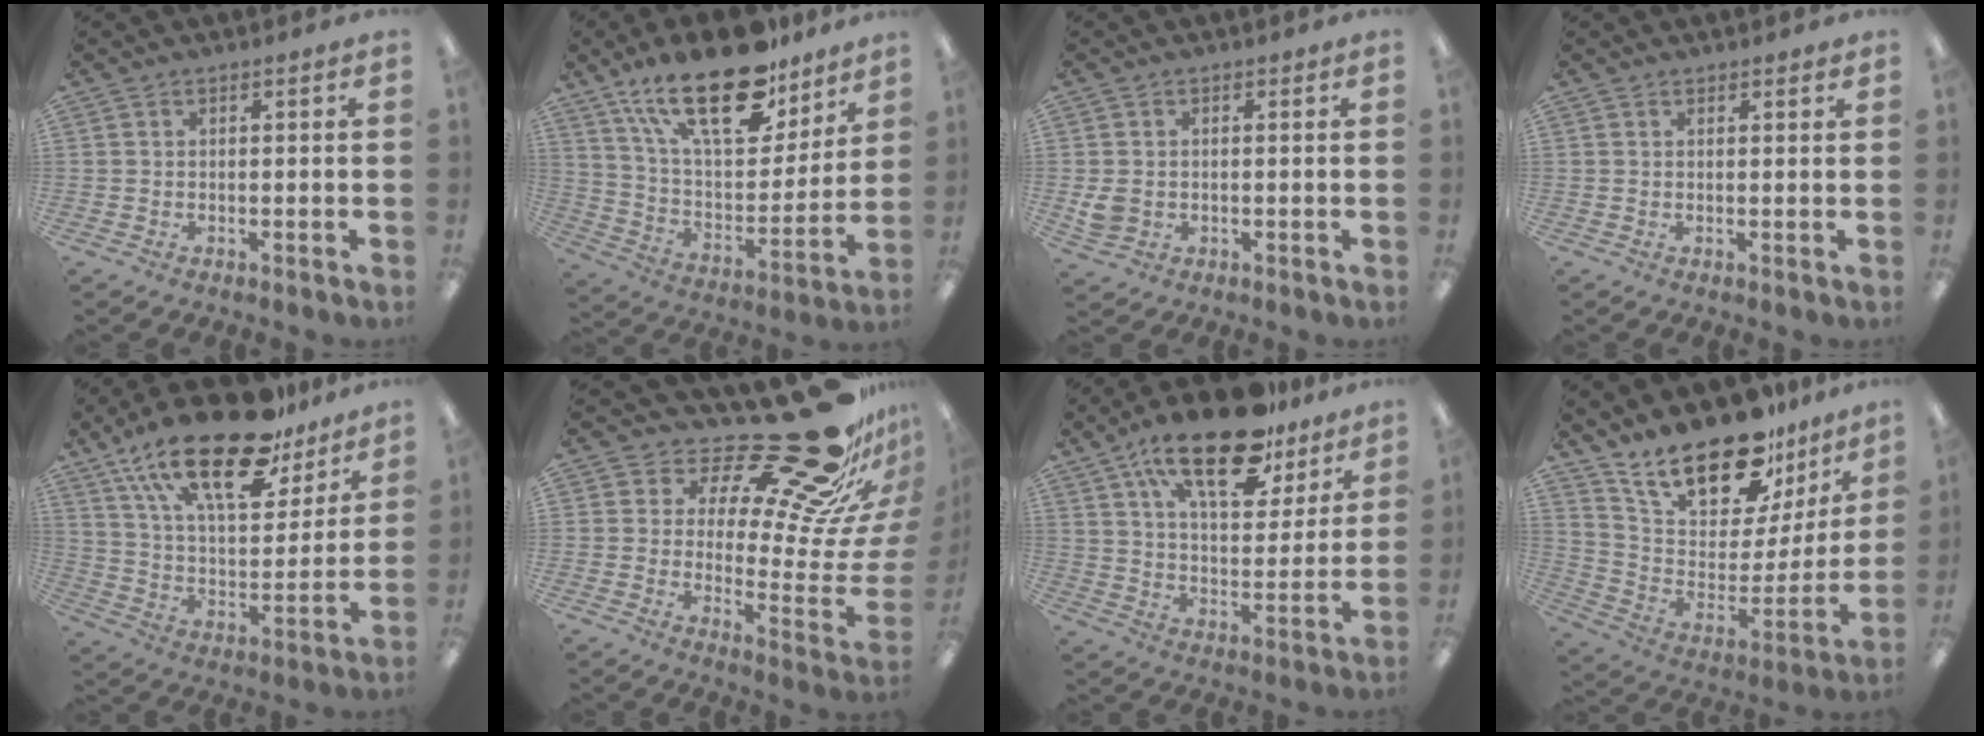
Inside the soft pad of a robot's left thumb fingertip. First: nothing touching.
{"total": 25.4, "force": [17.1, 10.7, 15.4], "torque": [-0.257, -0.096, 0.297]}
{"total": 4.3, "force": [0.1, 3.9, 1.9], "torque": [-0.018, 0.002, 0.003]}
{"total": 0.8, "force": [0.8, 0.3, 0.1], "torque": [0.006, -0.003, 0.013]}
{"total": 24.8, "force": [16.8, 9.9, 15.4], "torque": [-0.256, -0.097, 0.287]}
{"total": 27.8, "force": [20.1, 8.5, 17.2], "torque": [-0.205, -0.166, 0.334]}
{"total": 21.2, "force": [14.6, 8.7, 12.6], "torque": [-0.209, -0.071, 0.247]}
{"total": 22.6, "force": [17.7, 9.0, 10.9], "torque": [-0.193, -0.119, 0.313]}